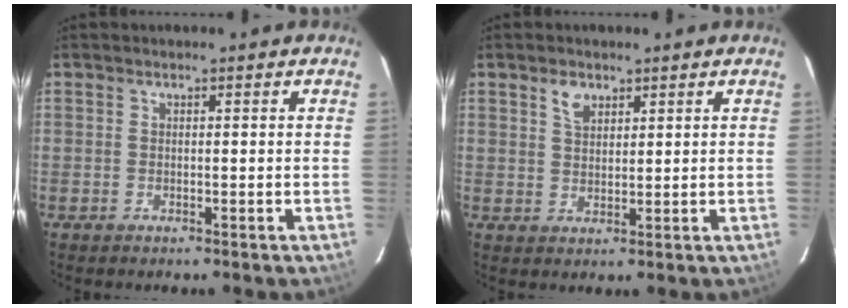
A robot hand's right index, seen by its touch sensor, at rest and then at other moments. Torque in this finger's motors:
{"motor_torque": [0.01, 0.00, 0.07, 0.02]}